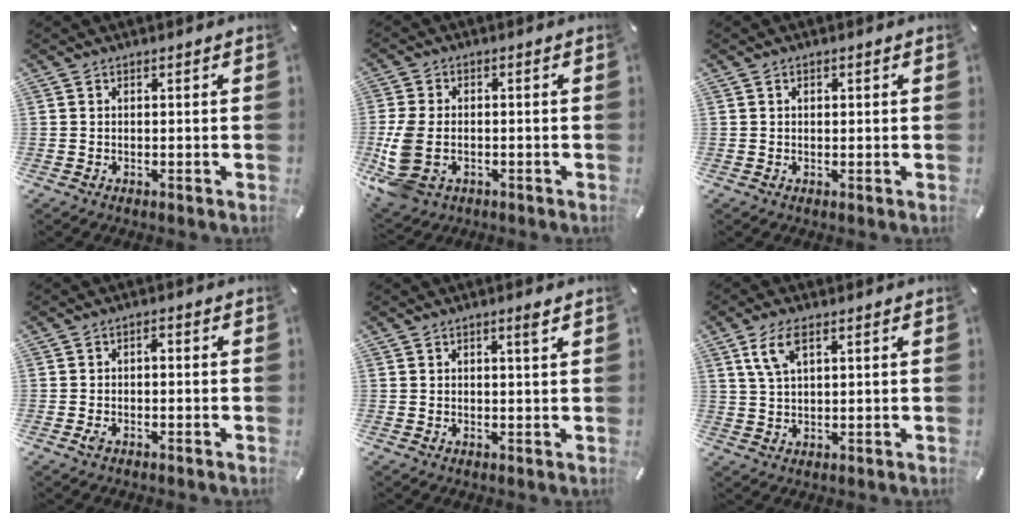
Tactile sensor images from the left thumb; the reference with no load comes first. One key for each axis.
{"total": 9.0, "fx": -1.7, "fy": 6.3, "fz": 6.2, "tx": -0.147, "ty": 0.003, "tz": -0.028}
{"total": 0.9, "fx": 0.4, "fy": 0.6, "fz": 0.6, "tx": -0.013, "ty": 0.003, "tz": 0.006}
{"total": 1.9, "fx": -0.4, "fy": 0.9, "fz": 1.6, "tx": -0.031, "ty": 0.006, "tz": -0.010}
{"total": 1.9, "fx": 1.2, "fy": 0.4, "fz": 1.5, "tx": -0.022, "ty": -0.003, "tz": 0.017}
{"total": 6.3, "fx": 3.2, "fy": 2.7, "fz": 4.7, "tx": -0.109, "ty": 0.001, "tz": 0.057}